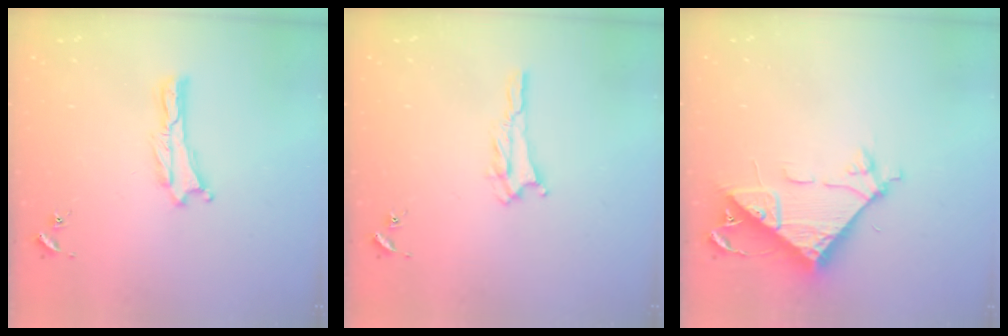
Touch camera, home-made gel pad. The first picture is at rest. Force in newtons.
{"total": 1.8, "press": 1.8, "slide": 0.2}
{"total": 9.7, "press": 9.6, "slide": 0.9}